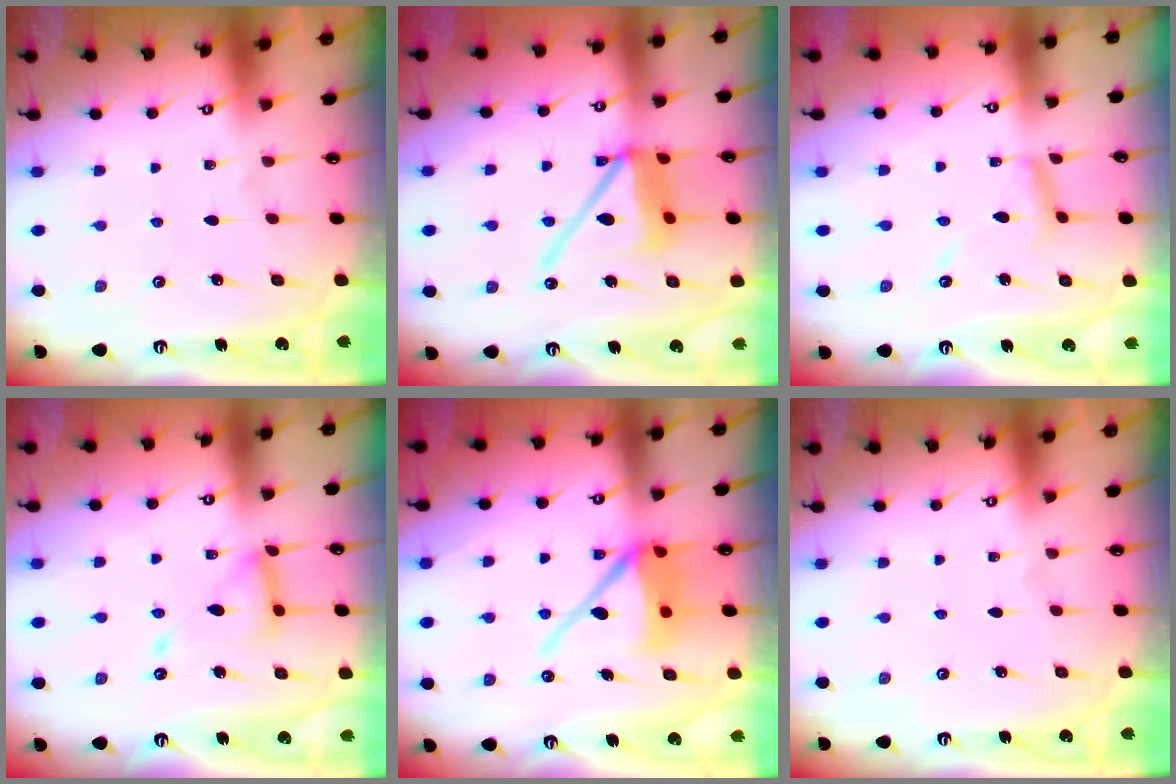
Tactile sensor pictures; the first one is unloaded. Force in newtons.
{"total": 13.6, "press": 13.5, "slide": 1.9}
{"total": 8.5, "press": 8.5, "slide": 0.3}
{"total": 12.7, "press": 12.7, "slide": 1.3}
{"total": 12.4, "press": 12.3, "slide": 1.7}
{"total": 0.0}